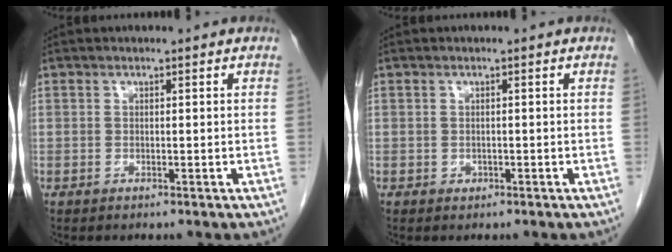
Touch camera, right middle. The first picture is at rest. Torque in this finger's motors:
{"motor_torque": [0.30, -0.21, -0.04, -0.01]}